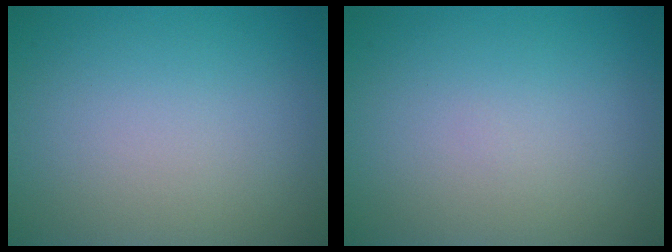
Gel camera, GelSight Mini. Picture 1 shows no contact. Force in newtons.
{"total": 0.0}